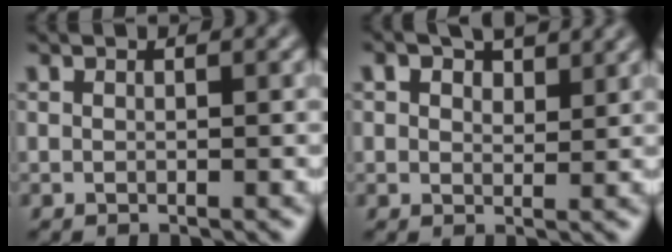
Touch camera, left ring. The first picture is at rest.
{"total": 4.3, "force": [2.6, 2.3, 2.6], "torque": [-0.041, 0.023, 0.019]}